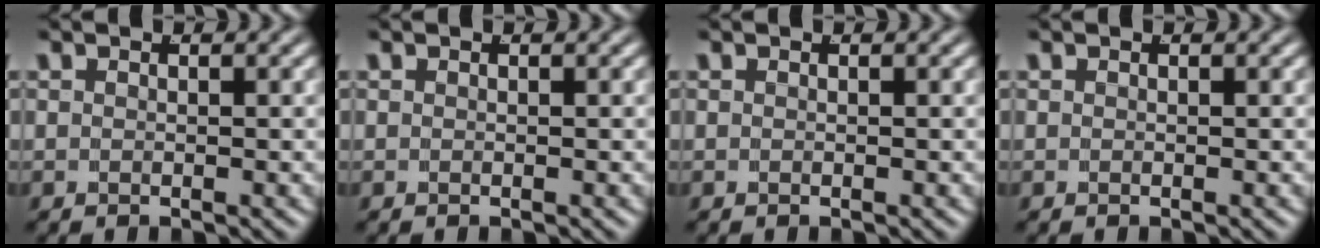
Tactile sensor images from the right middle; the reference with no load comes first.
{"total": 0.0}
{"total": 0.0}
{"total": 0.0}